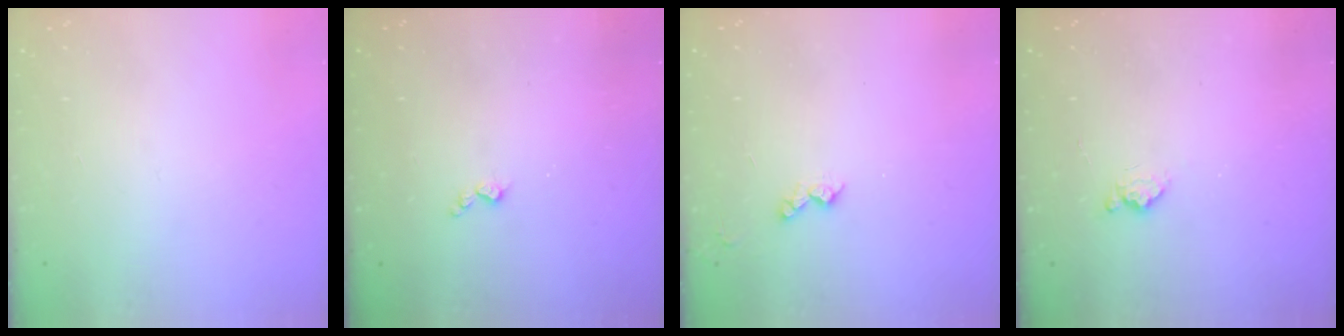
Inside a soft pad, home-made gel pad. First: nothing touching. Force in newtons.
{"total": 3.0, "press": 2.9, "slide": 0.6}
{"total": 4.0, "press": 4.0, "slide": 0.6}
{"total": 7.3, "press": 7.3, "slide": 0.8}